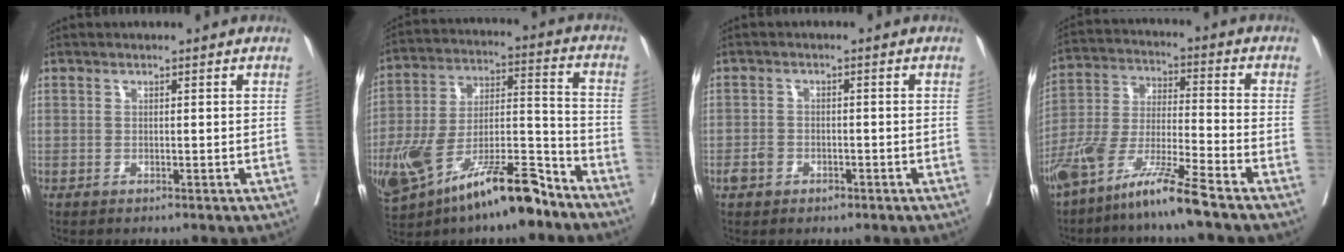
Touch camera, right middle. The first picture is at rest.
{"total": 19.3, "force": [-12.3, 4.7, 14.1], "torque": [-0.268, -0.012, -0.217]}
{"total": 2.4, "force": [-1.2, 1.8, 1.2], "torque": [-0.021, 0.004, -0.015]}
{"total": 11.7, "force": [-8.5, -0.3, 8.1], "torque": [-0.166, -0.024, -0.167]}